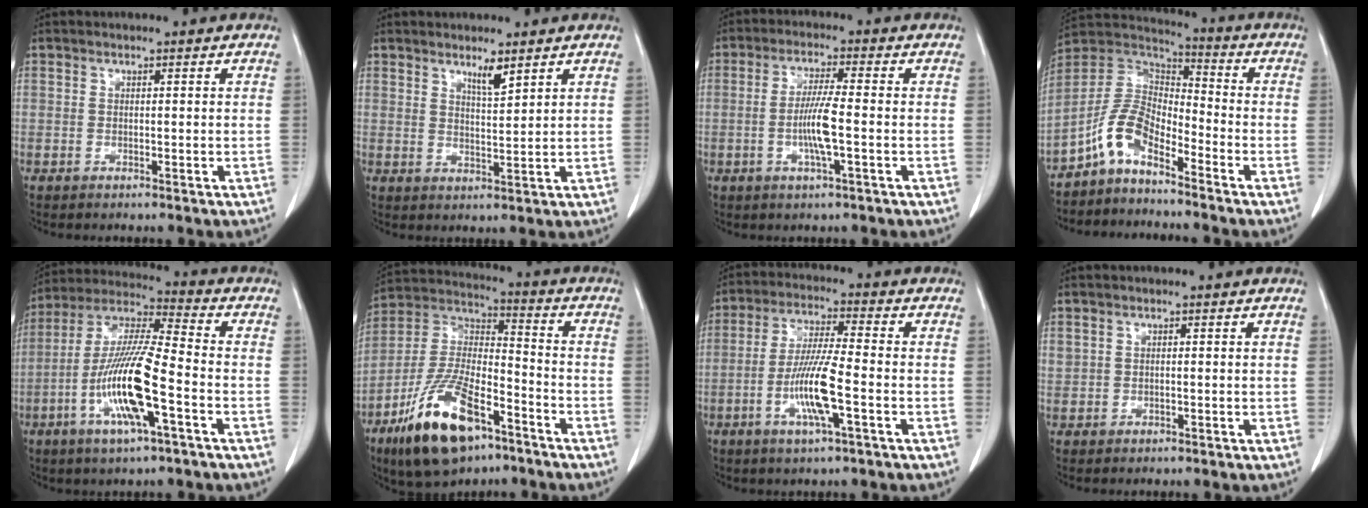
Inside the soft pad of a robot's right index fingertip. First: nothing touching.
{"total": 3.1, "force": [2.4, 0.3, 2.0], "torque": [-0.037, -0.008, 0.044]}
{"total": 6.2, "force": [-1.3, 0.1, 6.1], "torque": [-0.121, -0.004, -0.026]}
{"total": 8.2, "force": [-5.4, 3.3, 5.2], "torque": [-0.117, 0.025, -0.114]}
{"total": 14.9, "force": [-4.6, 1.5, 14.0], "torque": [-0.283, -0.006, -0.090]}
{"total": 17.4, "force": [-10.1, 6.1, 12.8], "torque": [-0.266, -0.012, -0.183]}
{"total": 9.6, "force": [-2.9, 0.5, 9.1], "torque": [-0.179, -0.009, -0.060]}
{"total": 1.2, "force": [0.4, 1.1, 0.4], "torque": [-0.012, 0.010, 0.013]}